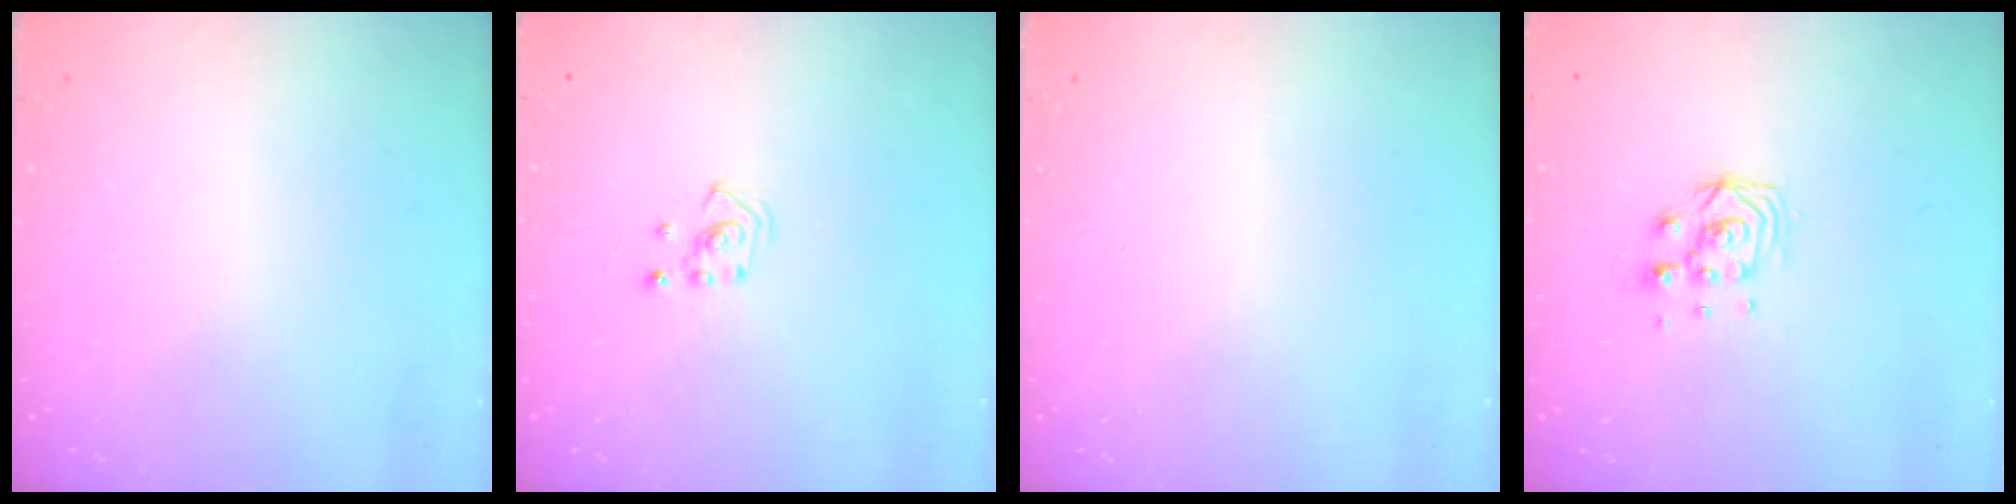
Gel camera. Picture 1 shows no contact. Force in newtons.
{"total": 2.6, "press": 2.6, "slide": 0.3}
{"total": 0.0}
{"total": 6.6, "press": 6.6, "slide": 0.5}